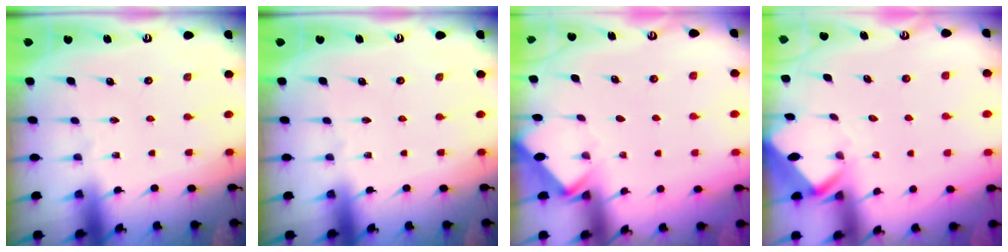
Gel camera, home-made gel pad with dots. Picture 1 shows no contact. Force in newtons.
{"total": 0.0}
{"total": 4.2, "press": 4.2, "slide": 0.3}
{"total": 3.2, "press": 3.2, "slide": 0.3}